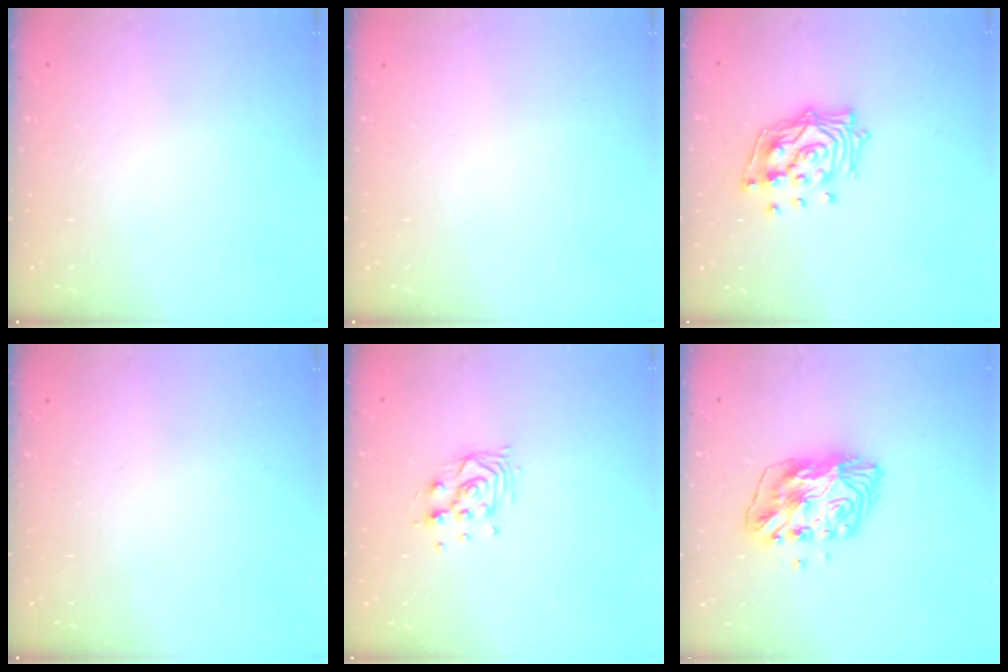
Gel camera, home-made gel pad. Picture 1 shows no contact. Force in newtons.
{"total": 0.0}
{"total": 14.1, "press": 14.0, "slide": 1.8}
{"total": 0.0}
{"total": 9.0, "press": 8.9, "slide": 1.5}
{"total": 9.9, "press": 9.9, "slide": 0.9}